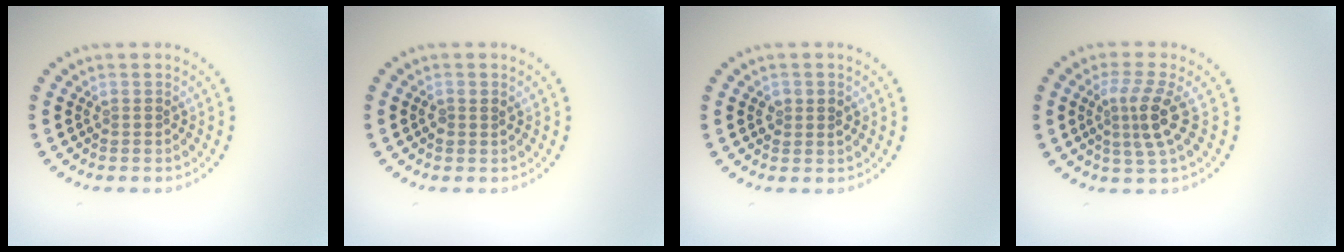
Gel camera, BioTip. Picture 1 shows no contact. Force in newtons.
{"total": 0.9, "press": 0.9, "slide": 0.2}
{"total": 1.5, "press": 1.5, "slide": 0.2}
{"total": 3.4, "press": 2.8, "slide": 1.9}